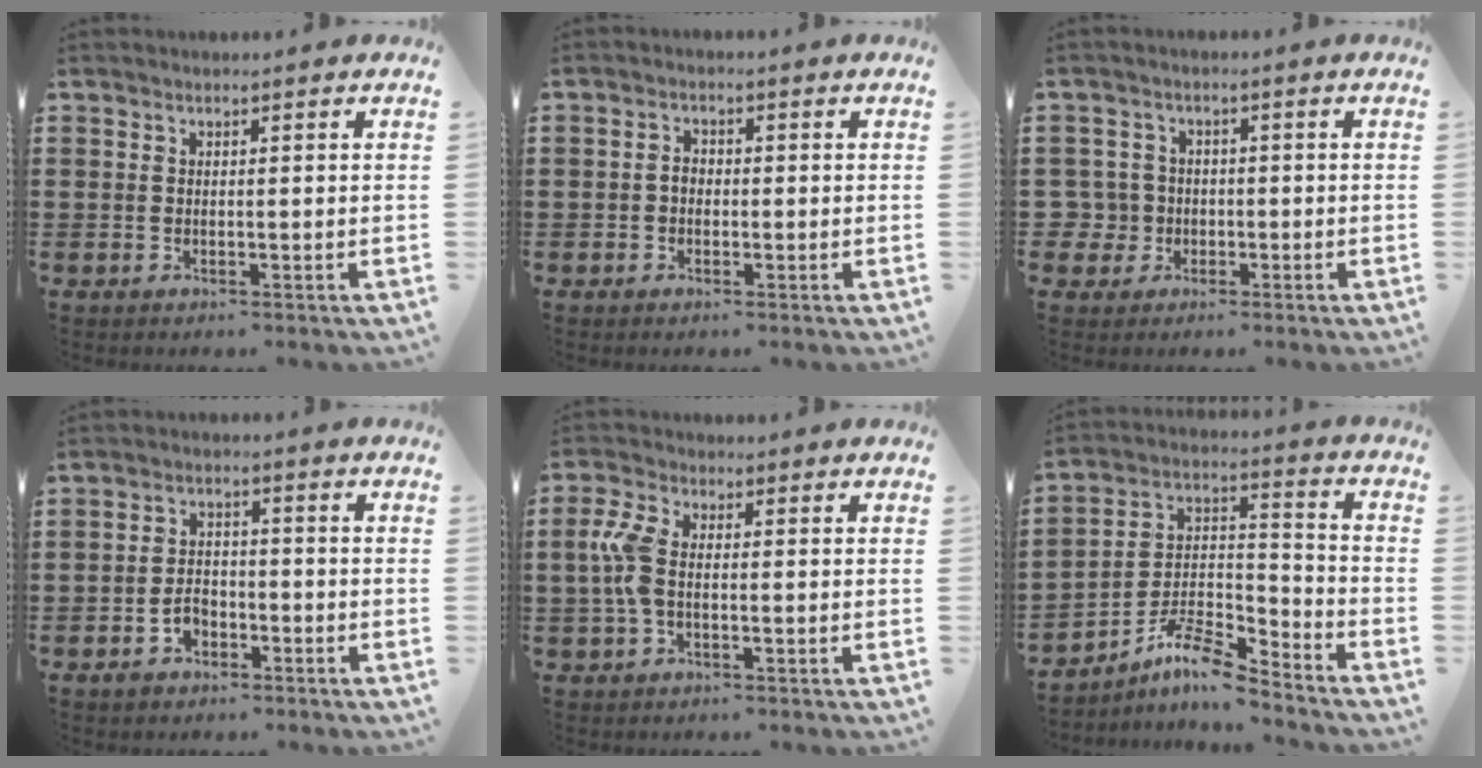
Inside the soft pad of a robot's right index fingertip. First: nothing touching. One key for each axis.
{"total": 1.7, "fx": -0.4, "fy": 1.2, "fz": 1.2, "tx": -0.024, "ty": 0.004, "tz": -0.009}
{"total": 3.9, "fx": -1.2, "fy": 3.7, "fz": 0.5, "tx": -0.040, "ty": -0.001, "tz": -0.029}
{"total": 3.3, "fx": -1.9, "fy": 2.2, "fz": 1.7, "tx": -0.041, "ty": 0.003, "tz": -0.040}
{"total": 5.8, "fx": -0.3, "fy": 2.8, "fz": 5.0, "tx": -0.128, "ty": -0.004, "tz": -0.013}
{"total": 8.5, "fx": -7.0, "fy": 1.9, "fz": 4.4, "tx": -0.100, "ty": 0.003, "tz": -0.140}